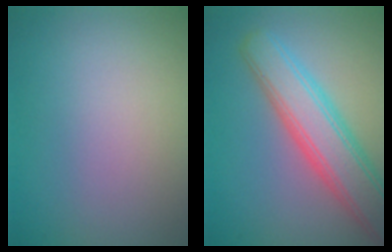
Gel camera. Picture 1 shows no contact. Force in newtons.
{"total": 6.5, "press": 6.5, "slide": 0.3}